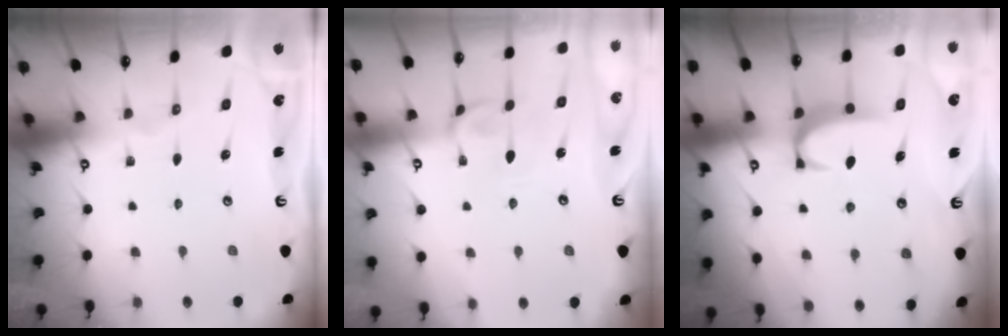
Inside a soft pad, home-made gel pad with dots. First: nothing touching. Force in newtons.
{"total": 3.2, "press": 3.2, "slide": 0.6}
{"total": 1.9, "press": 1.9, "slide": 0.5}